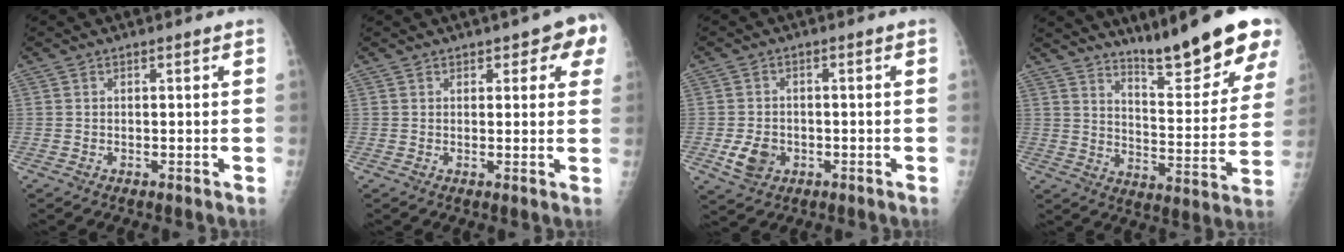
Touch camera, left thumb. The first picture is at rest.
{"total": 5.7, "force": [2.8, 2.7, 4.2], "torque": [-0.012, -0.004, 0.023]}
{"total": 5.2, "force": [-1.7, 4.0, 2.8], "torque": [-0.042, 0.005, -0.026]}
{"total": 18.5, "force": [14.2, 2.9, 11.6], "torque": [-0.136, -0.099, 0.213]}